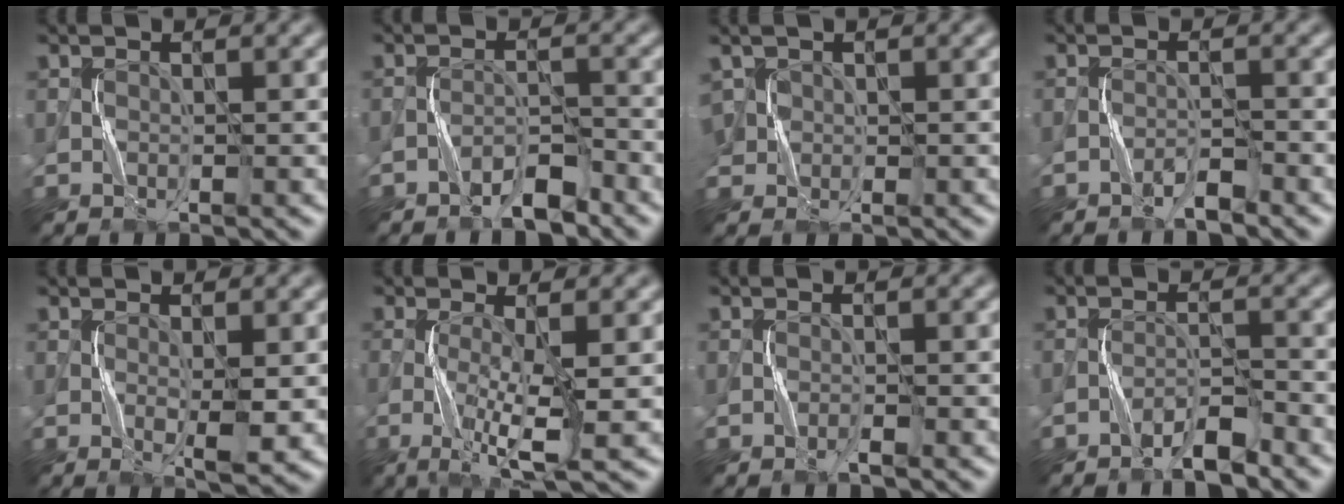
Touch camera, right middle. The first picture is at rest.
{"total": 2.8, "force": [-2.3, 0.7, 1.4], "torque": [-0.022, 0.010, -0.043]}
{"total": 1.8, "force": [0.7, 1.5, 0.7], "torque": [-0.021, 0.004, 0.016]}
{"total": 1.6, "force": [-1.4, 0.1, 0.7], "torque": [-0.012, 0.007, -0.028]}
{"total": 2.6, "force": [-0.3, 0.4, 2.6], "torque": [-0.046, -0.007, -0.003]}
{"total": 4.8, "force": [-0.9, 0.9, 4.6], "torque": [-0.098, -0.008, -0.017]}
{"total": 0.8, "force": [-0.6, 0.0, 0.5], "torque": [-0.011, 0.004, -0.013]}
{"total": 2.8, "force": [-2.4, 0.3, 1.5], "torque": [-0.026, 0.009, -0.046]}